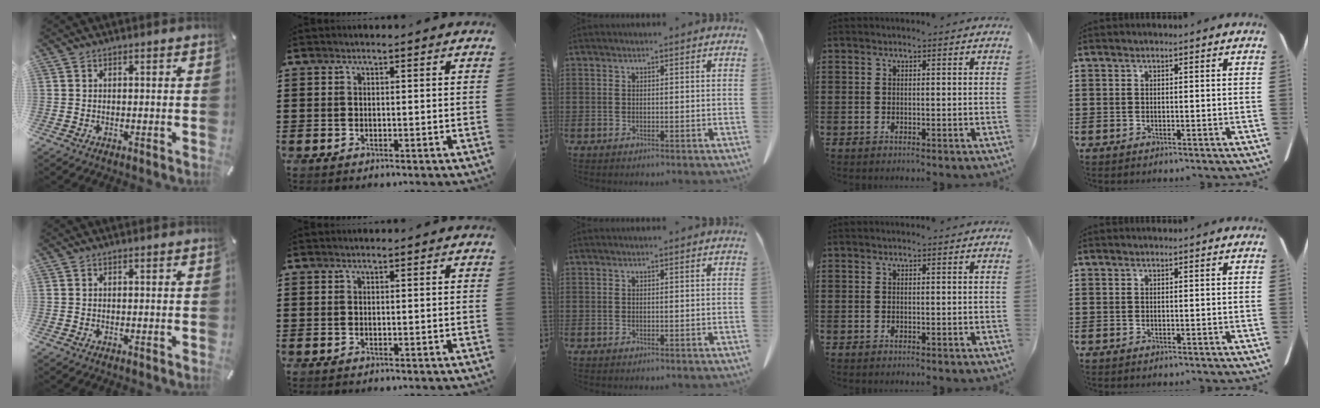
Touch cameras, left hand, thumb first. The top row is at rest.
{}